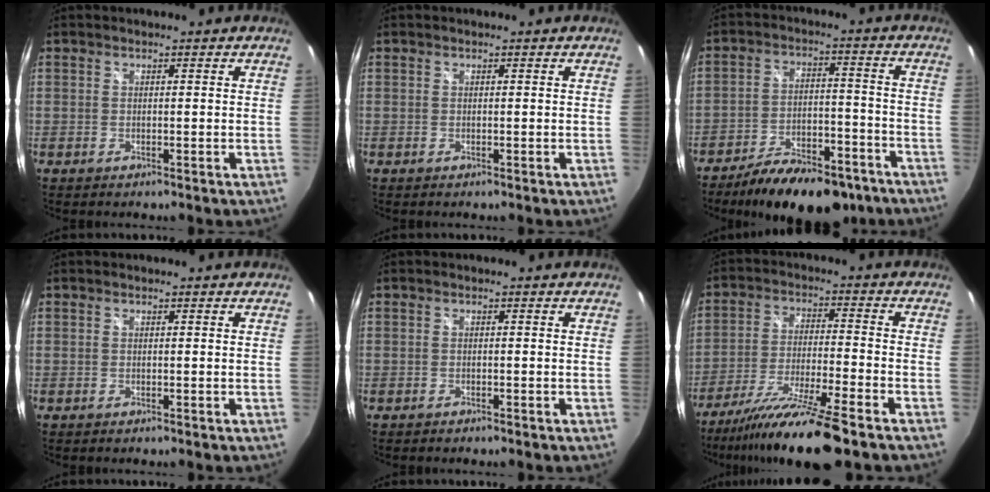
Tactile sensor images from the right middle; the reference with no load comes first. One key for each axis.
{"total": 0.0}
{"total": 18.1, "fx": -13.6, "fy": 7.2, "fz": 9.5, "tx": -0.165, "ty": -0.008, "tz": -0.188}
{"total": 0.0}
{"total": 0.7, "fx": -0.6, "fy": 0.1, "fz": 0.3, "tx": -0.007, "ty": -0.001, "tz": -0.011}
{"total": 15.4, "fx": -12.3, "fy": -0.5, "fz": 9.2, "tx": -0.181, "ty": -0.030, "tz": -0.210}